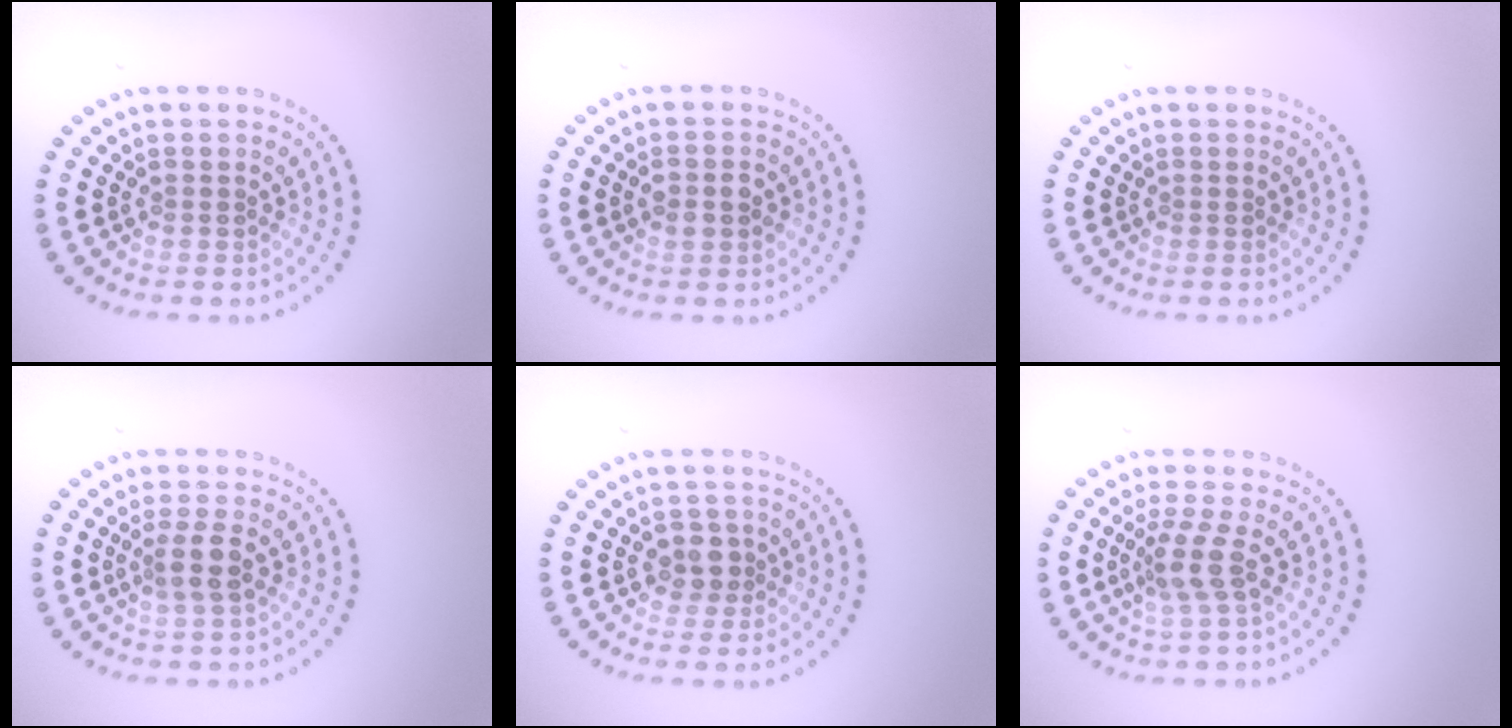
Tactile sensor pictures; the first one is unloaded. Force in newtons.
{"total": 2.3, "press": 2.3, "slide": 0.1}
{"total": 0.0}
{"total": 2.3, "press": 2.1, "slide": 1.1}
{"total": 2.0, "press": 1.8, "slide": 0.9}
{"total": 2.6, "press": 2.0, "slide": 1.7}